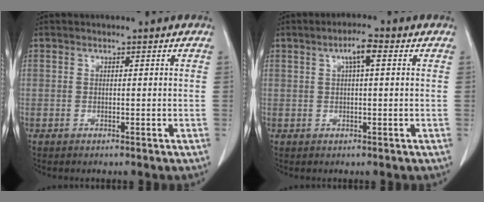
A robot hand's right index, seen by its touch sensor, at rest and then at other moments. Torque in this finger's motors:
{"motor_torque": [0.09, 0.00, 0.07, 0.04]}